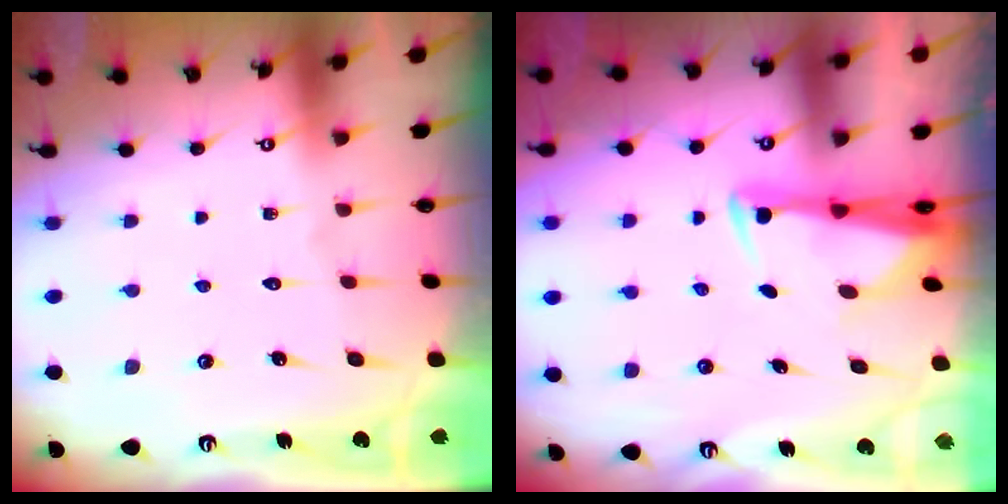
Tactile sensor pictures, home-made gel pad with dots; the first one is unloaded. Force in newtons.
{"total": 2.9, "press": 2.7, "slide": 0.9}